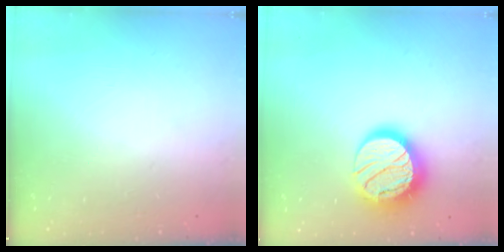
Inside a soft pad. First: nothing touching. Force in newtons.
{"total": 16.6, "press": 16.5, "slide": 1.1}